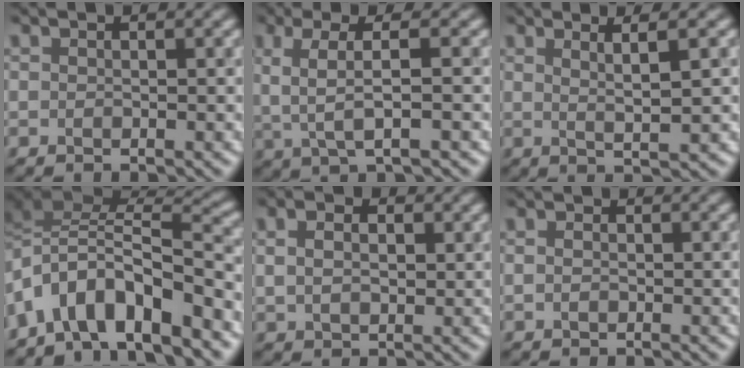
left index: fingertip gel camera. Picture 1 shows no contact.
{"total": 4.0, "force": [0.6, 1.1, 3.8], "torque": [-0.072, 0.007, 0.014]}
{"total": 3.3, "force": [1.1, 0.6, 3.0], "torque": [-0.047, 0.007, 0.017]}
{"total": 8.8, "force": [-4.6, 3.6, 6.6], "torque": [-0.099, 0.018, -0.087]}
{"total": 3.9, "force": [1.4, 2.6, 2.6], "torque": [-0.041, 0.015, 0.015]}
{"total": 0.9, "force": [-0.1, 0.7, 0.5], "torque": [-0.013, 0.002, 0.000]}